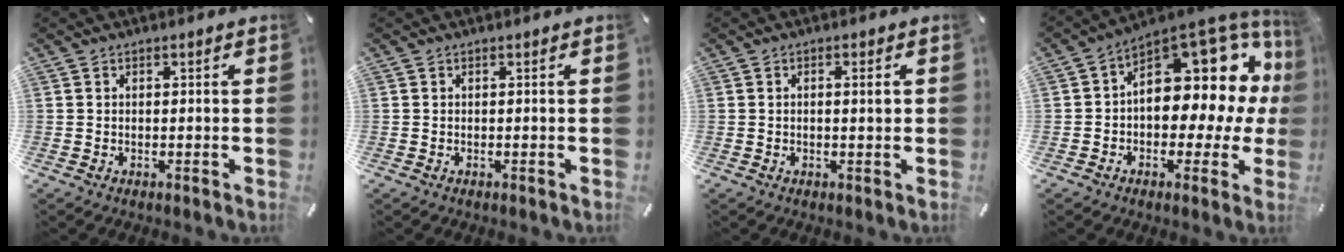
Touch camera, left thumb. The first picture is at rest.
{"total": 0.0}
{"total": 2.0, "force": [0.2, 0.5, 1.9], "torque": [-0.021, -0.005, -0.003]}
{"total": 15.3, "force": [5.4, 10.0, 10.3], "torque": [-0.108, -0.074, 0.087]}